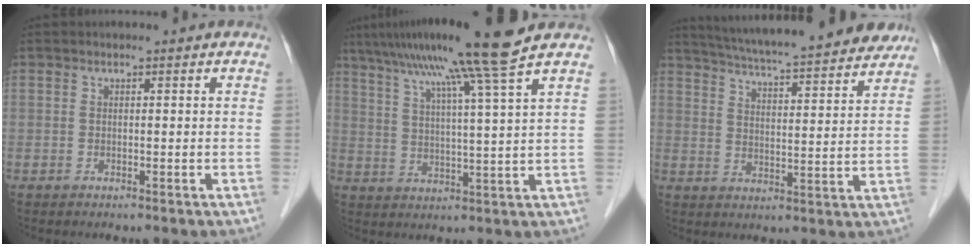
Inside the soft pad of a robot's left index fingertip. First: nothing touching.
{"total": 14.0, "force": [10.4, -2.9, 8.9], "torque": [-0.145, 0.006, 0.154]}
{"total": 22.9, "force": [20.3, 2.7, 10.2], "torque": [-0.166, 0.006, 0.274]}